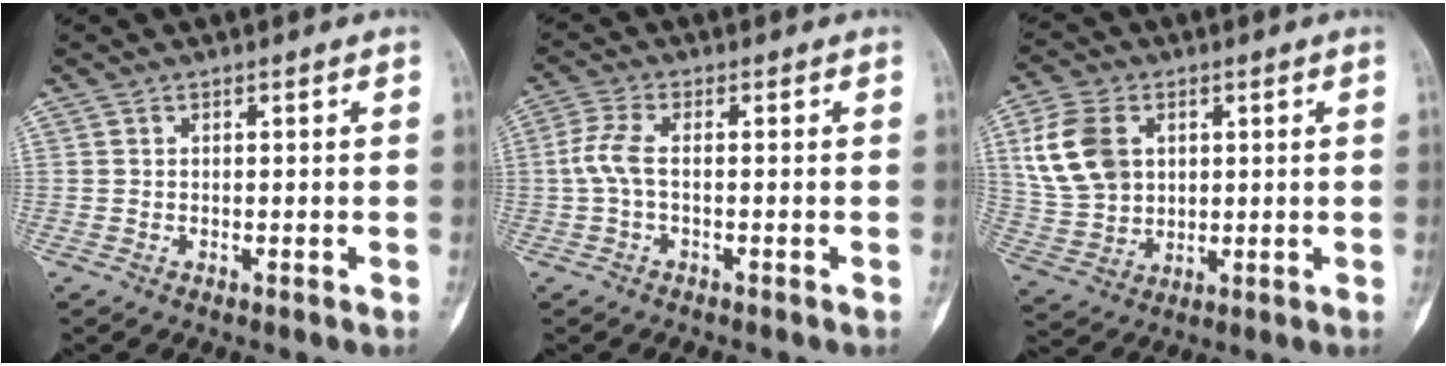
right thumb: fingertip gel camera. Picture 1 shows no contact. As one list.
[{"total": 4.3, "force": [-0.5, 1.6, 3.9], "torque": [-0.104, 0.007, -0.017]}, {"total": 12.1, "force": [3.4, 8.9, 7.5], "torque": [-0.135, -0.002, 0.073]}]